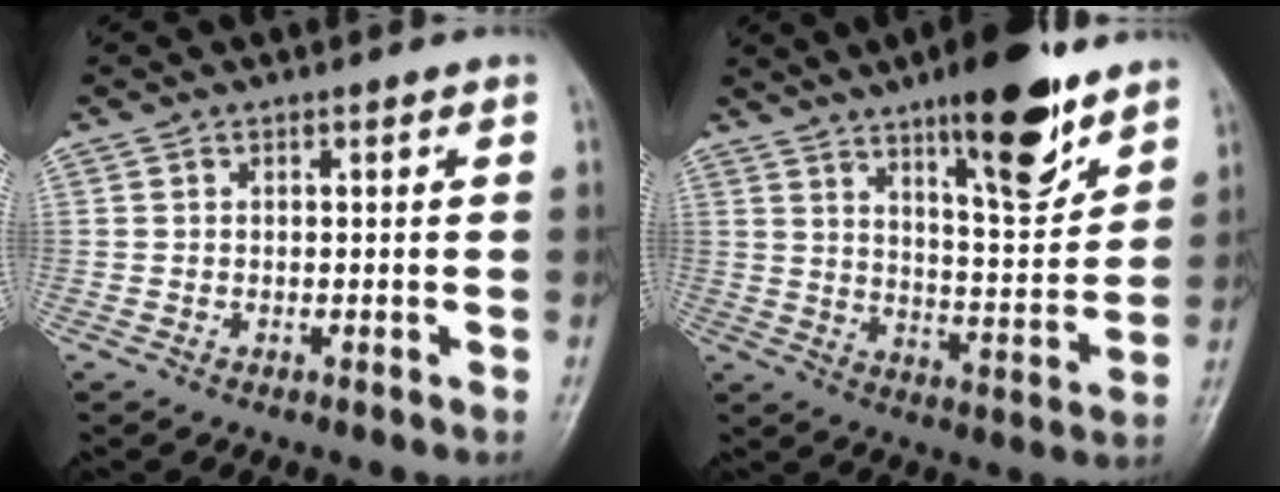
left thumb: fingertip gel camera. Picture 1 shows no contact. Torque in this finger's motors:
{"motor_torque": [1.07, 0.11, 1.36, -1.41, 0.38]}